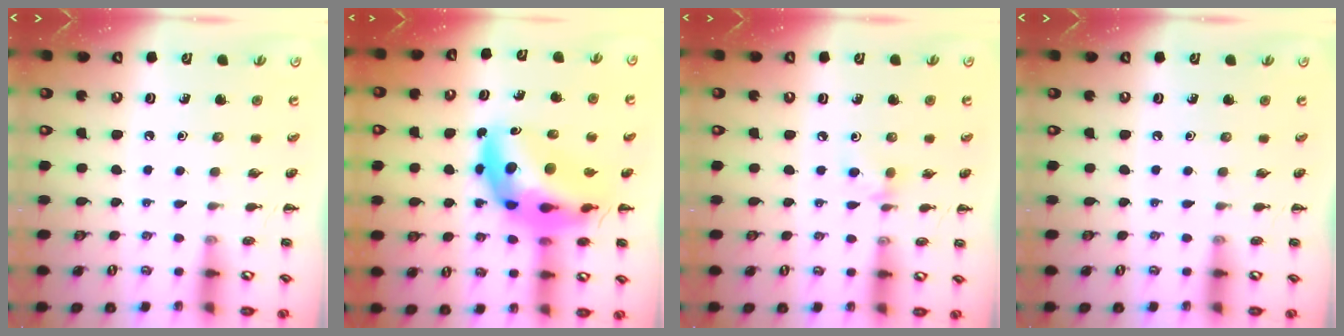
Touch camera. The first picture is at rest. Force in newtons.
{"total": 15.2, "press": 14.6, "slide": 4.3}
{"total": 3.9, "press": 3.7, "slide": 1.3}
{"total": 0.0}